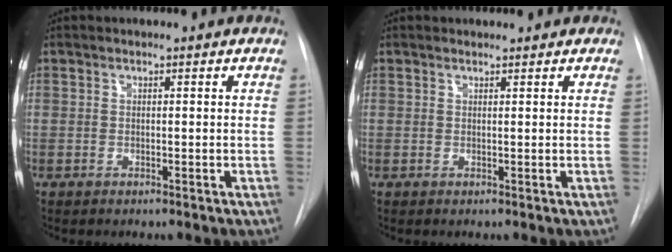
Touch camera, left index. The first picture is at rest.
{"total": 1.4, "force": [1.2, 0.6, 0.3], "torque": [-0.005, 0.011, 0.013]}